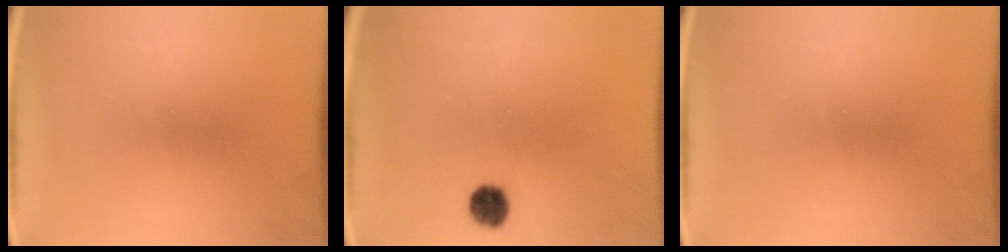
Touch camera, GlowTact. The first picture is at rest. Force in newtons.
{"total": 4.0}
{"total": 0.0}